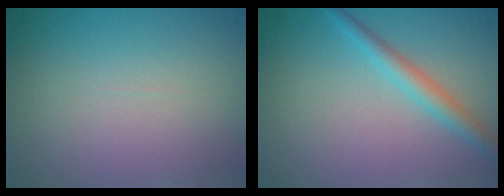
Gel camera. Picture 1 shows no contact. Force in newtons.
{"total": 2.2, "press": 2.2, "slide": 0.1}